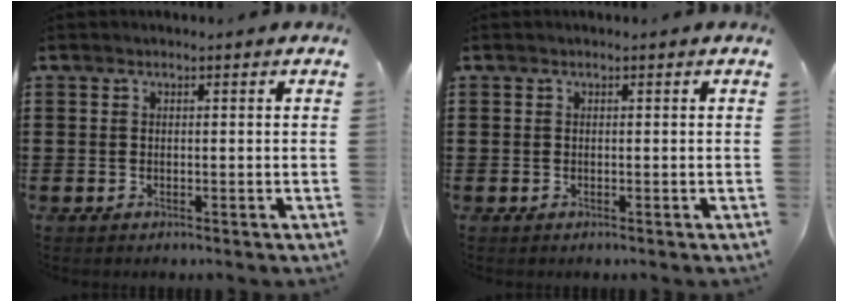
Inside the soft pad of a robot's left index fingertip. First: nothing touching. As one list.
[{"total": 0.0}]